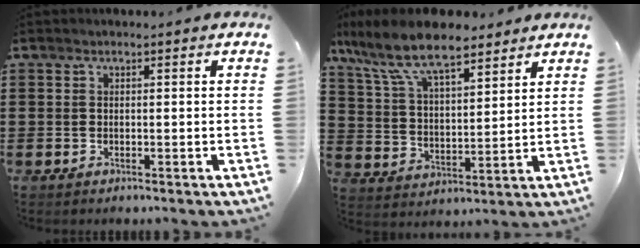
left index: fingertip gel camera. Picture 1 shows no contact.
{"total": 10.8, "force": [8.6, 3.1, 5.8], "torque": [-0.141, -0.023, 0.155]}